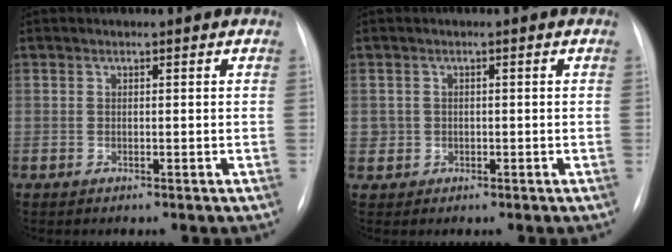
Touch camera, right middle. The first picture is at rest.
{"total": 2.0, "force": [0.0, 2.0, 0.1], "torque": [0.006, 0.006, 0.002]}